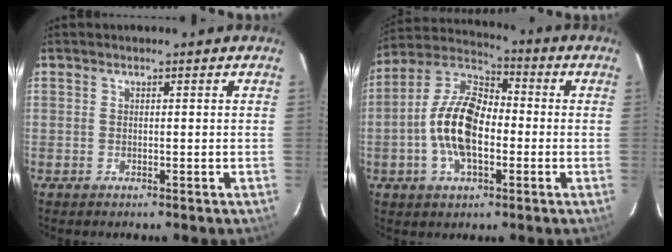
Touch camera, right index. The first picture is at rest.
{"total": 13.4, "force": [-2.5, 6.9, 11.2], "torque": [-0.229, 0.015, -0.052]}